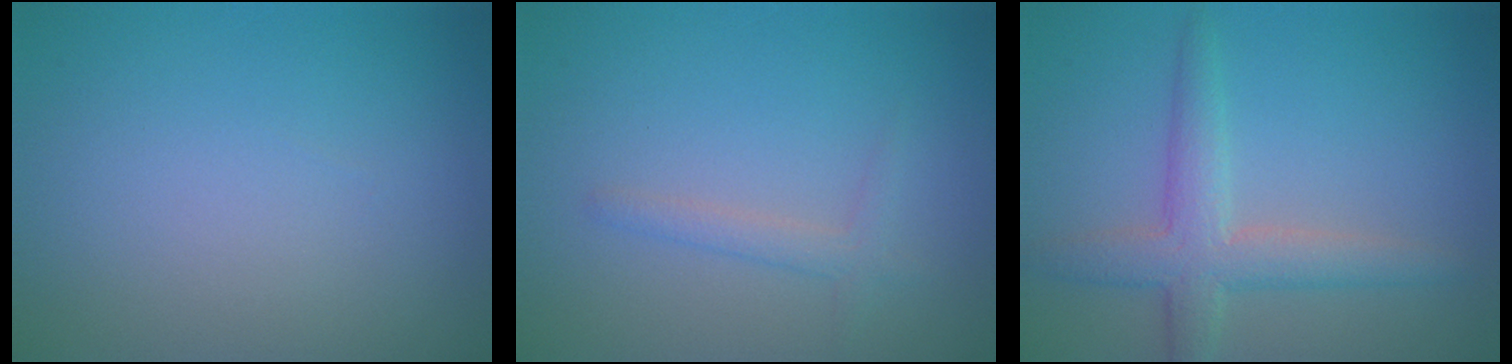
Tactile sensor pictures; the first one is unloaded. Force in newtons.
{"total": 1.5, "press": 1.5, "slide": 0.1}
{"total": 3.9, "press": 3.9, "slide": 0.1}